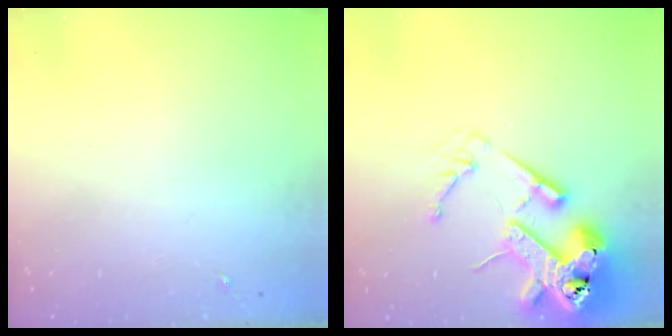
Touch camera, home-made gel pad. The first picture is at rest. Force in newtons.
{"total": 18.0, "press": 17.9, "slide": 2.6}